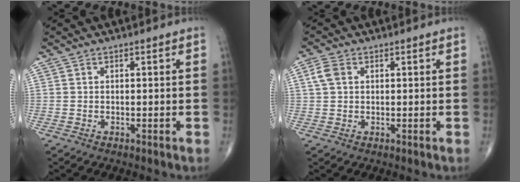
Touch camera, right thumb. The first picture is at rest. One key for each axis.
{"total": 3.2, "fx": 0.9, "fy": 2.2, "fz": 2.1, "tx": -0.048, "ty": 0.008, "tz": 0.018}